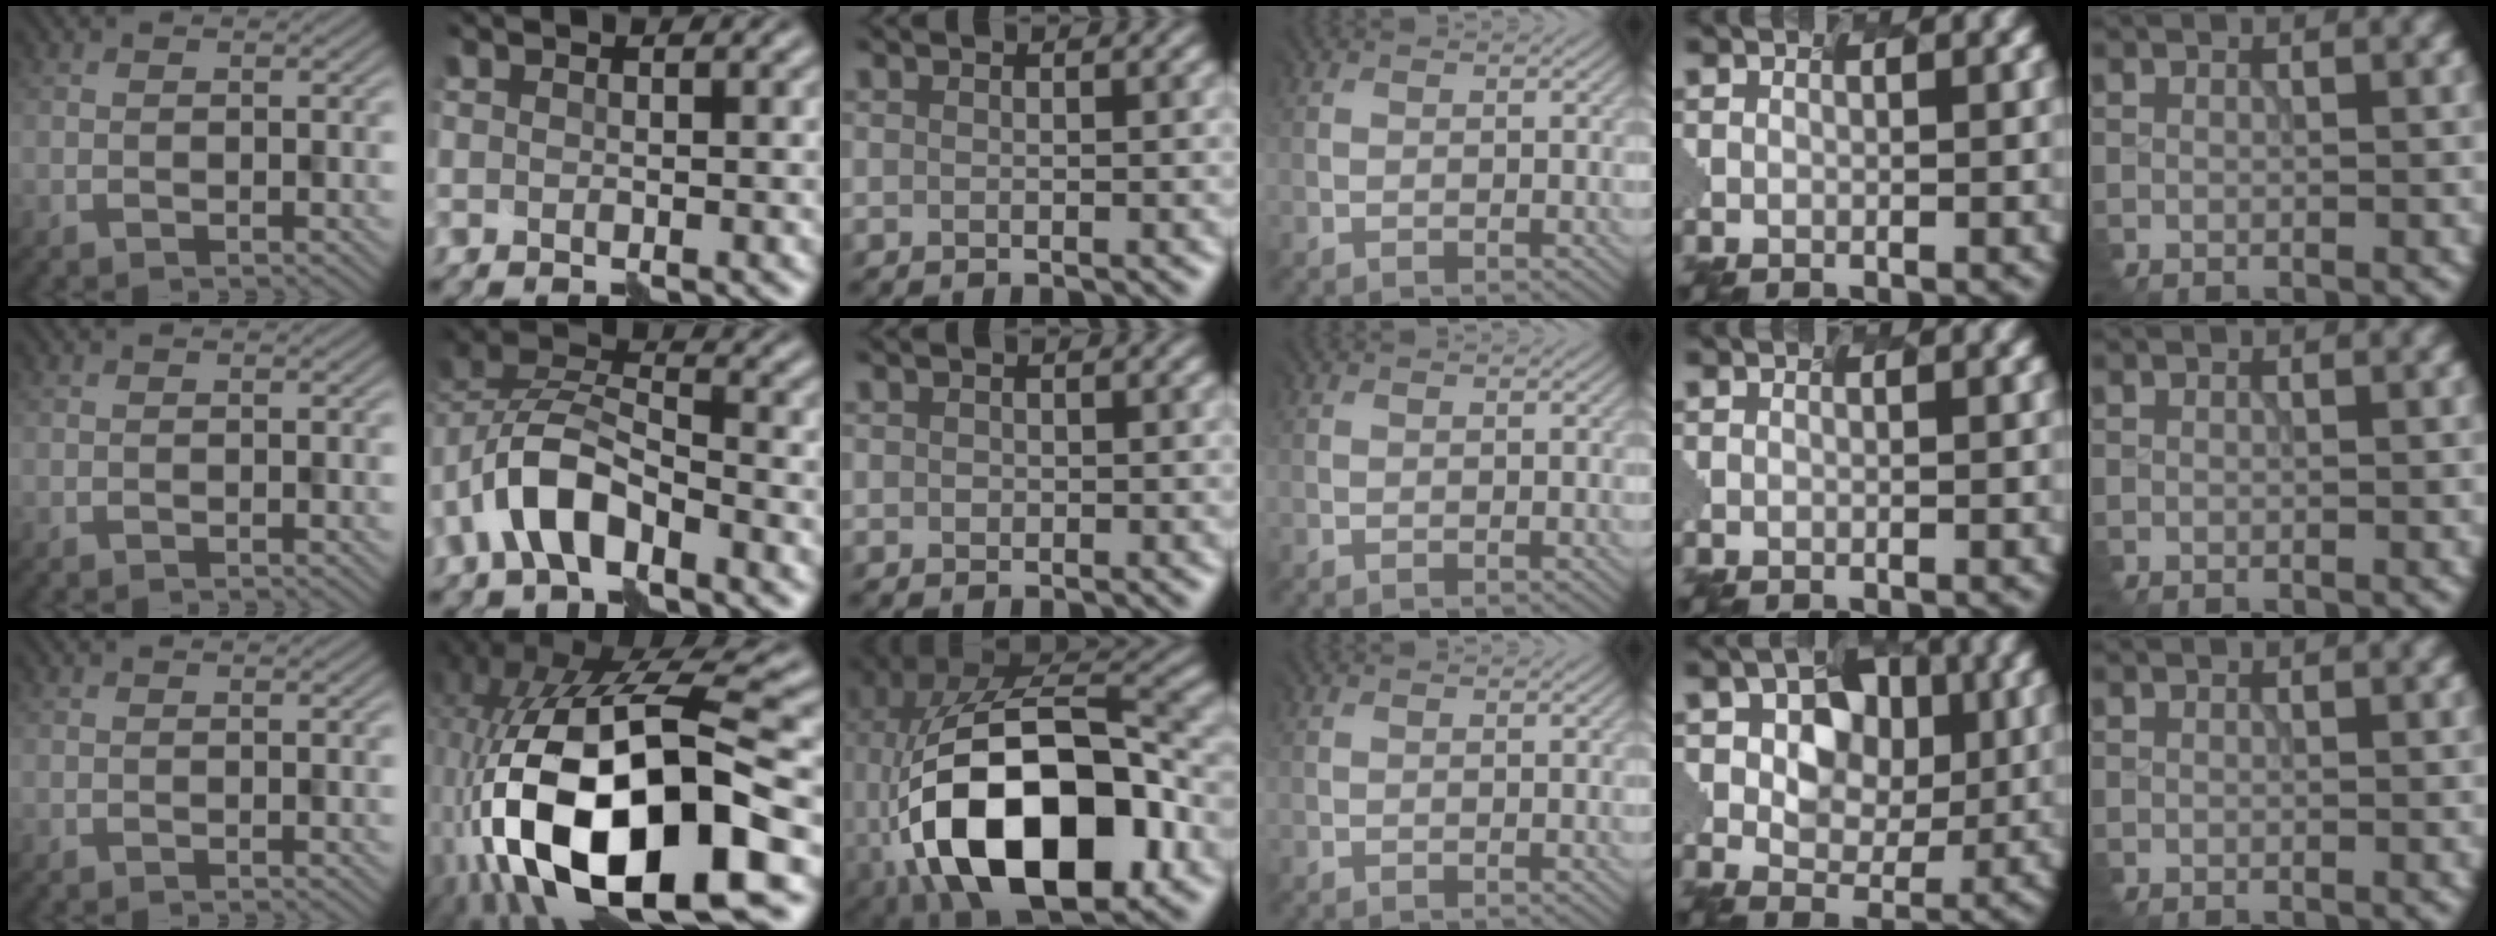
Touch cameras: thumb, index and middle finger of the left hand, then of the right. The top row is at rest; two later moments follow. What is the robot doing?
{"motion": "assemble", "object": "hinged jar"}